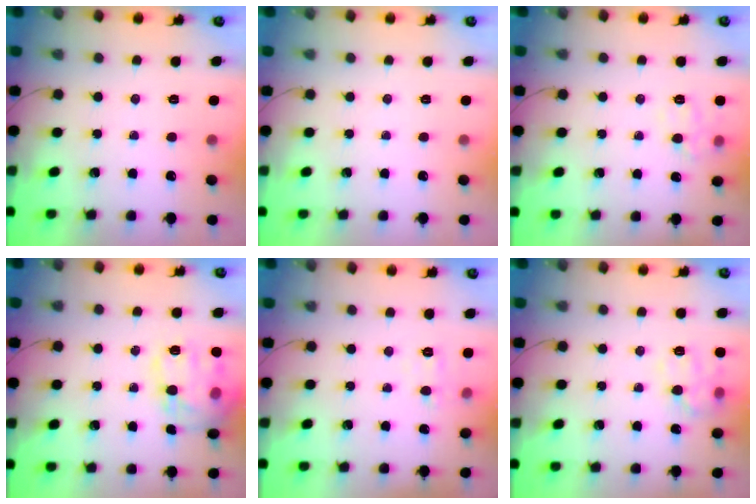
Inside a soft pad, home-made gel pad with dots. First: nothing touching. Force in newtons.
{"total": 0.0}
{"total": 8.6, "press": 8.5, "slide": 1.3}
{"total": 16.7, "press": 16.6, "slide": 1.2}
{"total": 3.8, "press": 3.6, "slide": 1.3}
{"total": 12.0, "press": 12.0, "slide": 0.3}